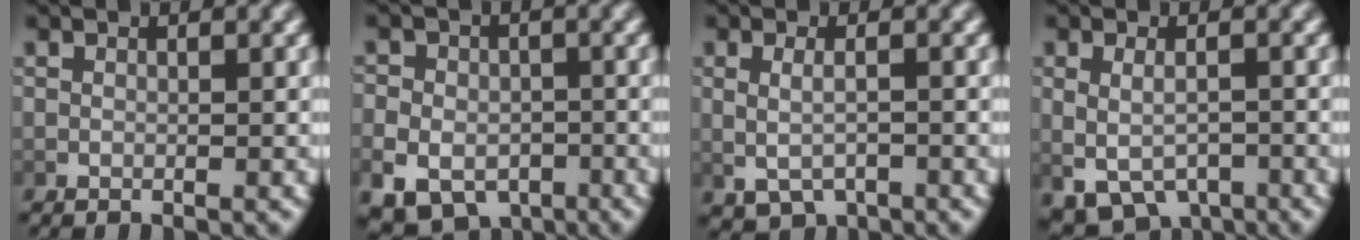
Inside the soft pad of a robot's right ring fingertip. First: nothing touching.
{"total": 7.0, "force": [-4.2, 5.1, 2.3], "torque": [-0.040, -0.032, -0.062]}
{"total": 2.6, "force": [-0.7, 1.8, 1.7], "torque": [-0.038, -0.016, 0.000]}
{"total": 5.2, "force": [-2.7, 3.6, 2.6], "torque": [-0.052, -0.028, -0.031]}